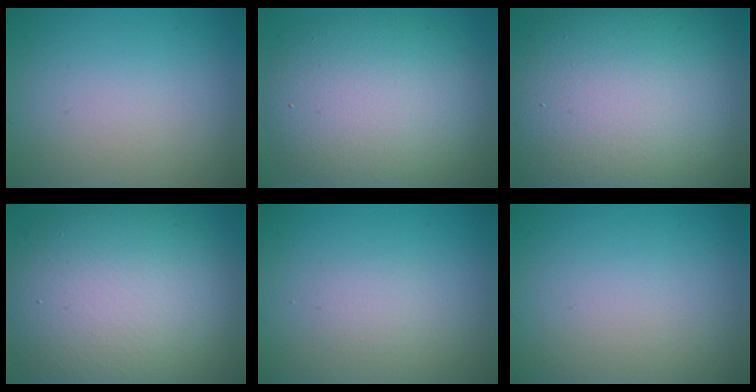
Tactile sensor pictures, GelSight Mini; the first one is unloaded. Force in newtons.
{"total": 10.5, "press": 10.5, "slide": 0.3}
{"total": 17.8, "press": 17.8, "slide": 1.3}
{"total": 13.5, "press": 13.5, "slide": 0.5}
{"total": 1.1, "press": 1.1, "slide": 0.2}
{"total": 0.0}